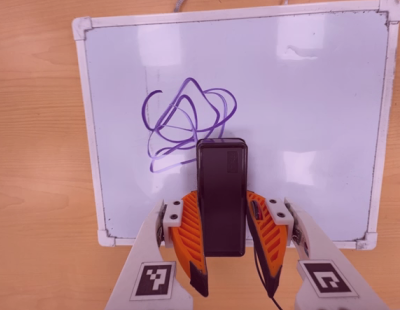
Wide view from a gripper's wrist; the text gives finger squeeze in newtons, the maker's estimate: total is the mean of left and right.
{"total": 3.8, "left": 2.5, "right": 5.0}